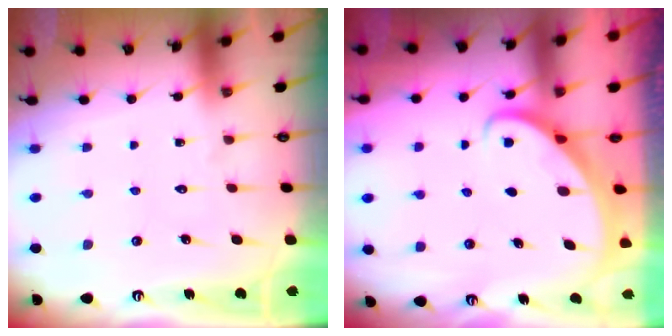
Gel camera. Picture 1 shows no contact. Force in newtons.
{"total": 2.7, "press": 2.7, "slide": 0.2}